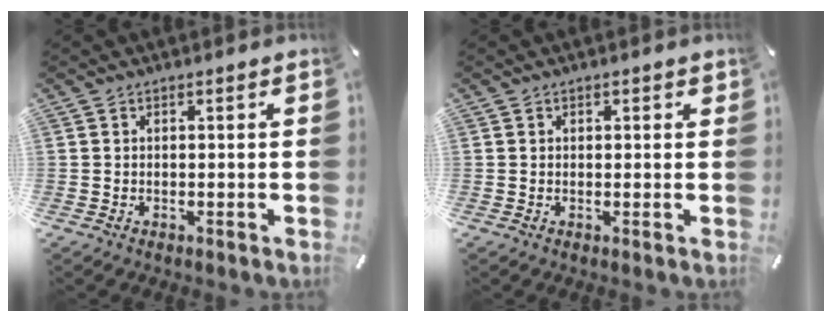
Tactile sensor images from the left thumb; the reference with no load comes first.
{"total": 0.7, "force": [0.3, 0.6, 0.2], "torque": [0.004, 0.000, 0.004]}